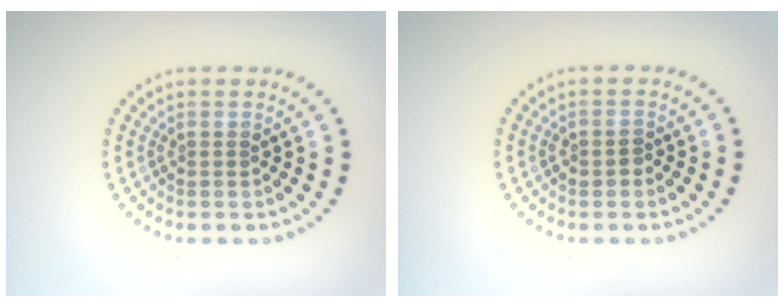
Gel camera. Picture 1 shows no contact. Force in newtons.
{"total": 1.1, "press": 1.1, "slide": 0.2}